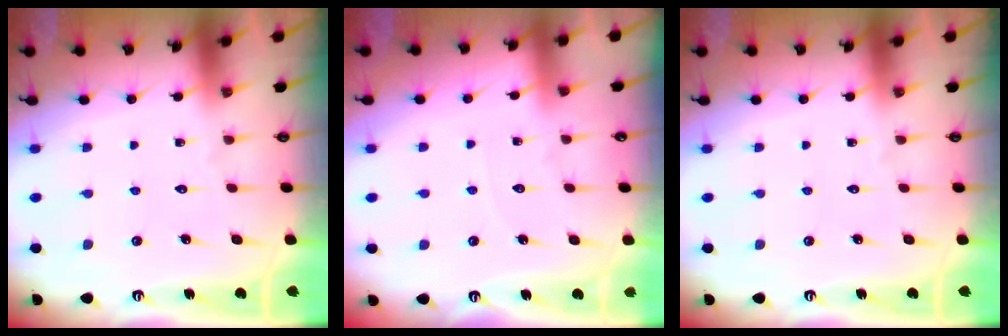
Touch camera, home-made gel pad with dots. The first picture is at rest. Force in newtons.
{"total": 2.4, "press": 2.4, "slide": 0.4}
{"total": 0.0}